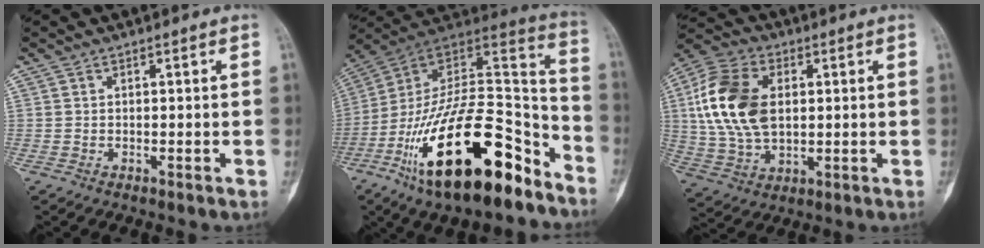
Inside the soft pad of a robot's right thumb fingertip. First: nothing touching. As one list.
[{"total": 31.3, "force": [-17.3, 12.3, 22.9], "torque": [-0.355, 0.078, -0.283]}, {"total": 17.2, "force": [2.8, 11.0, 13.0], "torque": [-0.252, 0.005, 0.053]}]